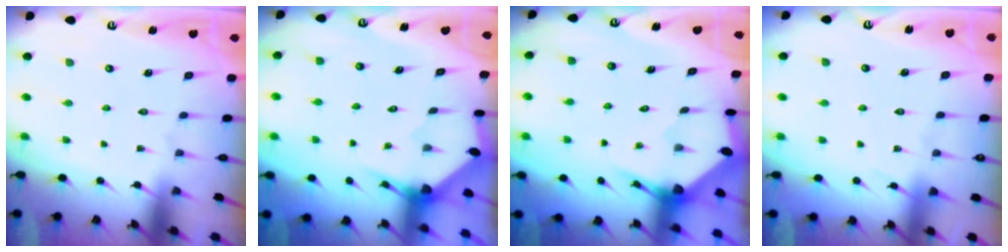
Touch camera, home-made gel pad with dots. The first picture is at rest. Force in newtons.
{"total": 3.1, "press": 3.1, "slide": 0.2}
{"total": 3.5, "press": 3.5, "slide": 0.4}
{"total": 3.8, "press": 3.8, "slide": 0.6}